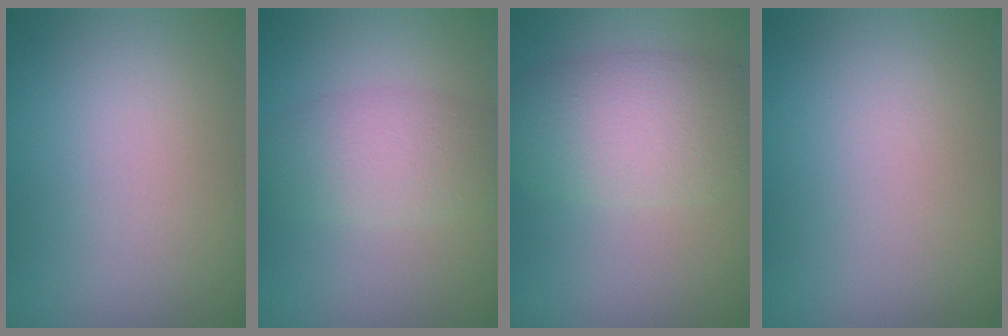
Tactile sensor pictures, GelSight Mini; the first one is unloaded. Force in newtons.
{"total": 3.7, "press": 3.7, "slide": 0.1}
{"total": 6.1, "press": 6.1, "slide": 0.5}
{"total": 0.0}